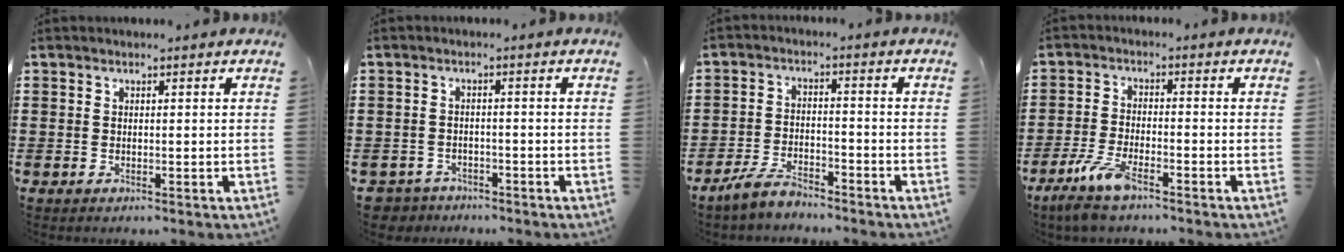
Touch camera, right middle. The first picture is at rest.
{"total": 2.7, "force": [-2.6, 0.8, -0.2], "torque": [-0.006, -0.001, -0.059]}
{"total": 4.8, "force": [-4.3, 1.1, 1.8], "torque": [-0.044, 0.003, -0.086]}
{"total": 6.3, "force": [-4.4, 1.6, 4.2], "torque": [-0.101, -0.011, -0.086]}